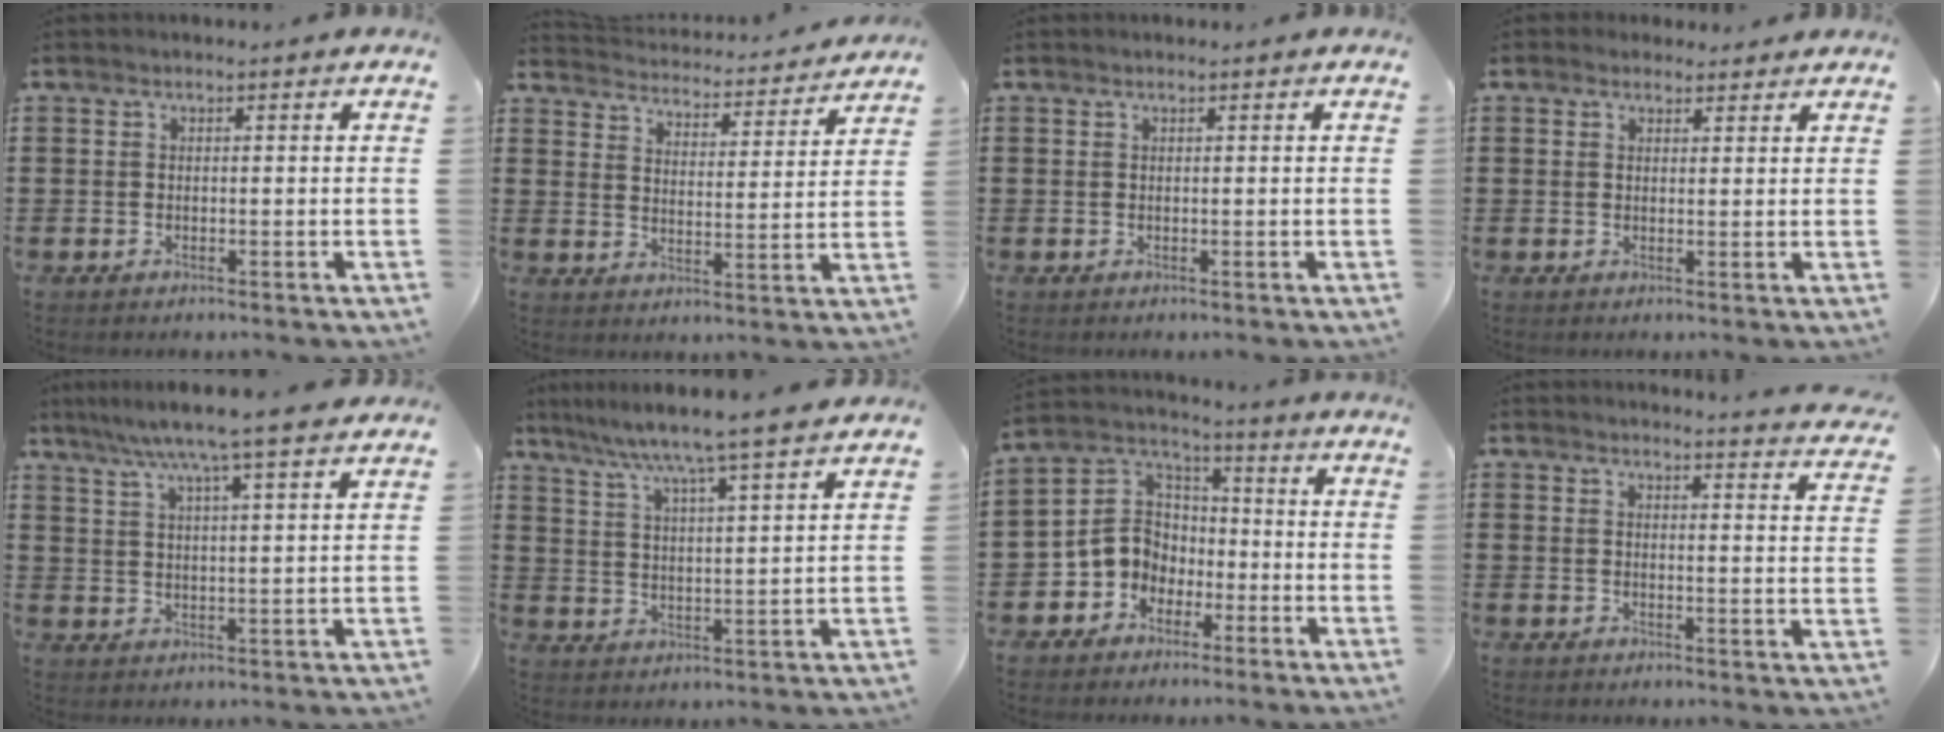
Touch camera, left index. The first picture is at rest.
{"total": 3.7, "force": [3.7, -0.1, 0.0], "torque": [-0.024, -0.035, 0.056]}
{"total": 0.0}
{"total": 2.0, "force": [1.8, 0.9, 0.2], "torque": [-0.009, 0.006, 0.035]}
{"total": 7.2, "force": [5.8, -0.5, 4.3], "torque": [-0.100, -0.022, 0.098]}
{"total": 6.1, "force": [5.3, -1.2, 2.7], "torque": [-0.074, -0.038, 0.083]}
{"total": 7.7, "force": [-2.5, 7.0, 2.0], "torque": [-0.078, 0.011, -0.054]}
{"total": 3.3, "force": [3.2, -0.7, 0.6], "torque": [-0.016, -0.021, 0.054]}